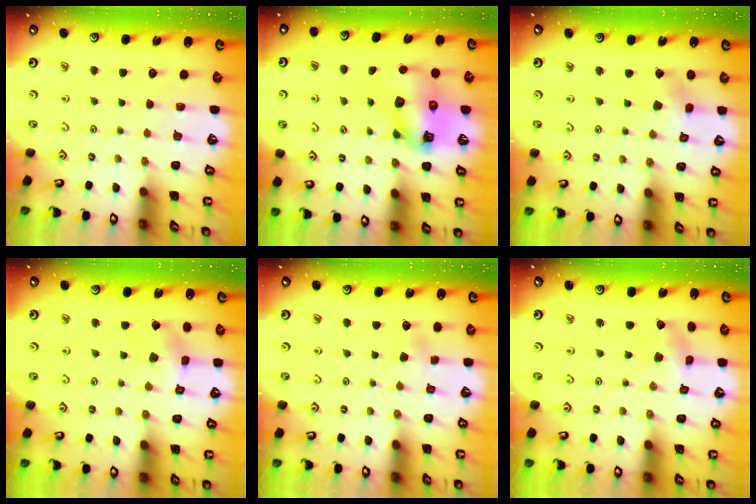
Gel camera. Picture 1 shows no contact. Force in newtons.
{"total": 9.7, "press": 9.7, "slide": 1.1}
{"total": 3.8, "press": 3.8, "slide": 0.4}
{"total": 2.5, "press": 2.5, "slide": 0.3}
{"total": 1.8, "press": 1.7, "slide": 0.4}
{"total": 1.4, "press": 1.4, "slide": 0.1}